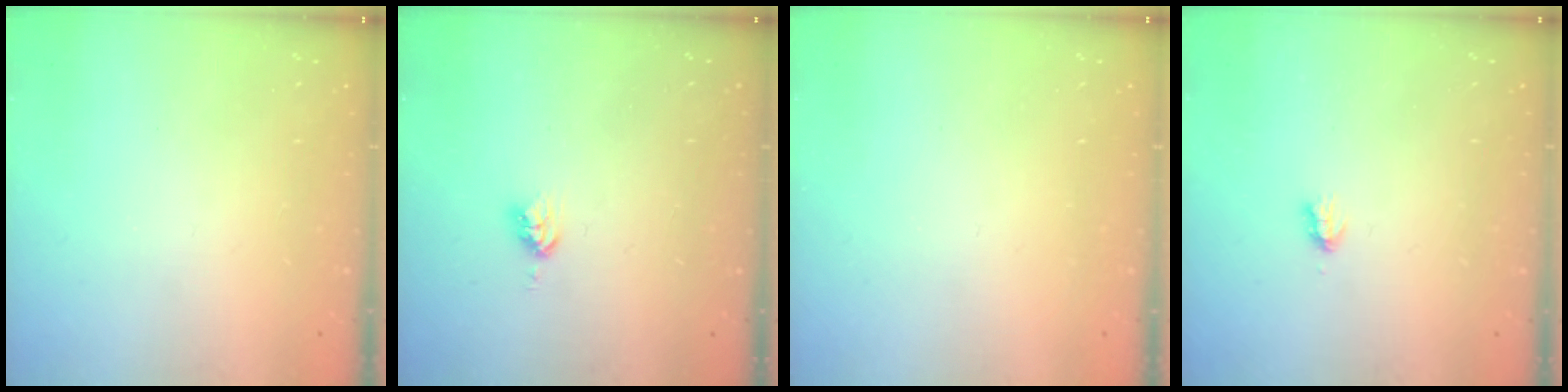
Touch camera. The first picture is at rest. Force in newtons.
{"total": 3.7, "press": 3.7, "slide": 0.5}
{"total": 0.0}
{"total": 1.9, "press": 1.8, "slide": 0.4}